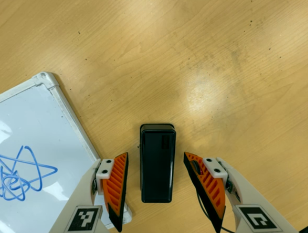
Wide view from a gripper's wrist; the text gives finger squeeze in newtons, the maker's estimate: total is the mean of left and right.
{"total": 0.0}